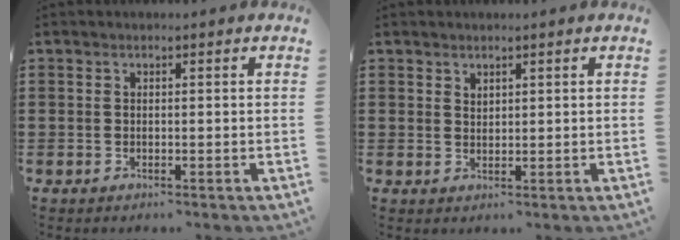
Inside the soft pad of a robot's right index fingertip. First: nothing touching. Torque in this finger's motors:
{"motor_torque": [-0.33, 0.76, -0.04, -0.01]}